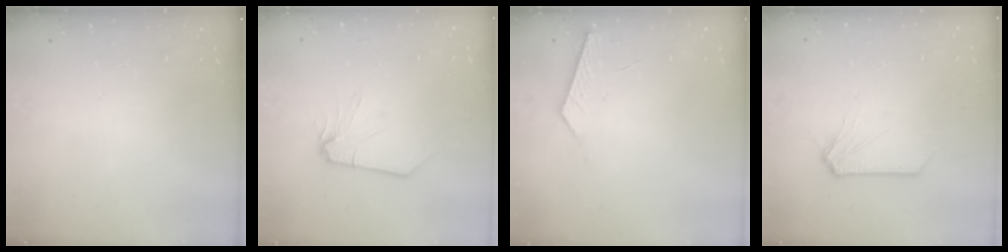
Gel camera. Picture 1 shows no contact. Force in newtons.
{"total": 0.0}
{"total": 3.5, "press": 3.5, "slide": 0.4}
{"total": 1.2, "press": 1.1, "slide": 0.2}